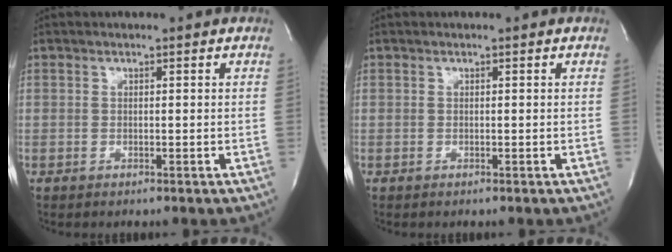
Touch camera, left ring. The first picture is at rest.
{"total": 0.0}